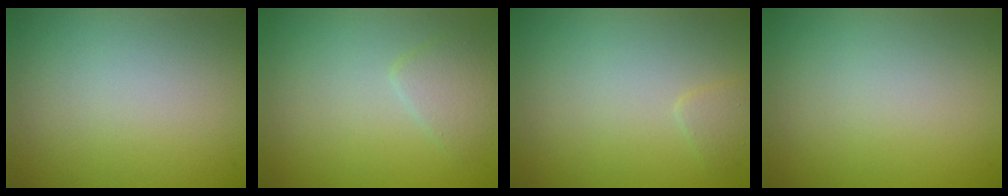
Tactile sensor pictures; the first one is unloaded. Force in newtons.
{"total": 2.0, "press": 2.0, "slide": 0.1}
{"total": 1.0, "press": 0.9, "slide": 0.1}
{"total": 0.0}